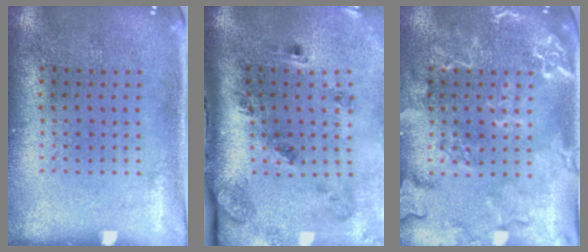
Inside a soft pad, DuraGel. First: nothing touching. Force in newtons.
{"total": 2.8, "press": 1.7, "slide": 2.2}
{"total": 2.5, "press": 2.4, "slide": 0.7}